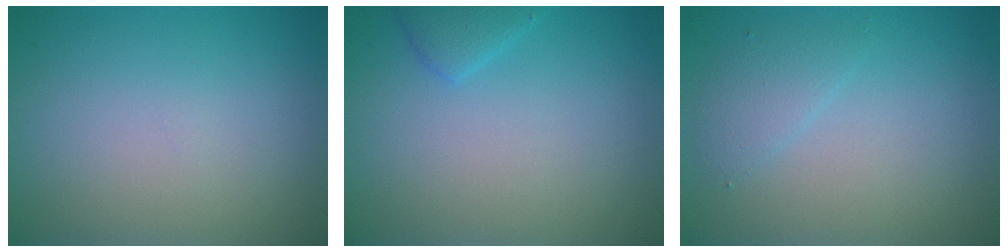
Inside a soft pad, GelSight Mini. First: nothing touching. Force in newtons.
{"total": 1.5, "press": 1.5, "slide": 0.1}
{"total": 1.6, "press": 1.6, "slide": 0.3}